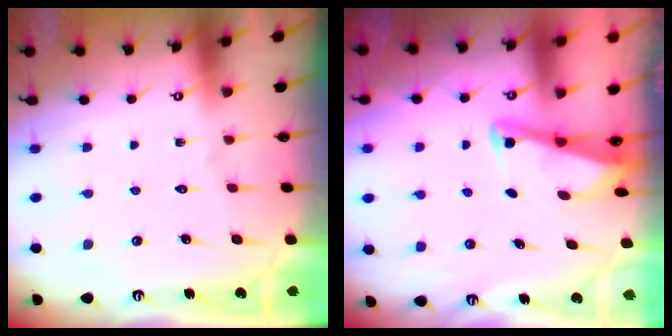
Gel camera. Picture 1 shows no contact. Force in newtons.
{"total": 2.9, "press": 2.8, "slide": 0.3}